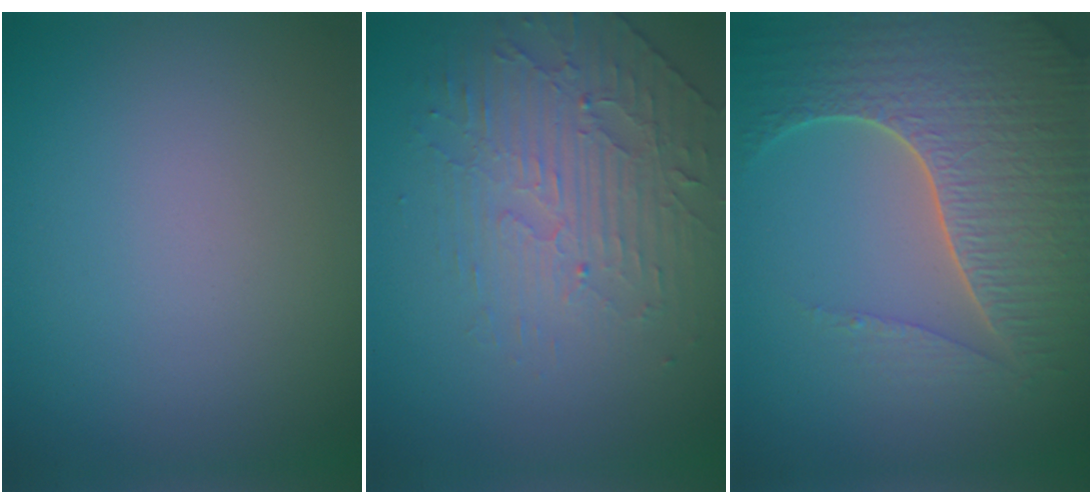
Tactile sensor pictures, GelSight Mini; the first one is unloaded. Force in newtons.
{"total": 4.6, "press": 3.2, "slide": 3.2}
{"total": 7.3, "press": 5.3, "slide": 5.0}